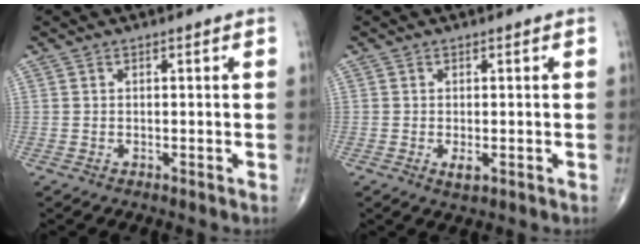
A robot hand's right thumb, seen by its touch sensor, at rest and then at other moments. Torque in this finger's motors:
{"motor_torque": [-0.10, 0.33, 0.14, 0.17, 0.08]}